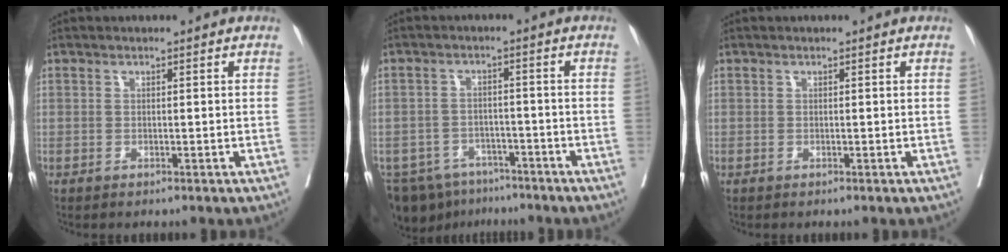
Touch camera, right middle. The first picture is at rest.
{"total": 10.9, "force": [-8.5, 6.2, 3.0], "torque": [-0.067, 0.000, -0.117]}
{"total": 0.0}